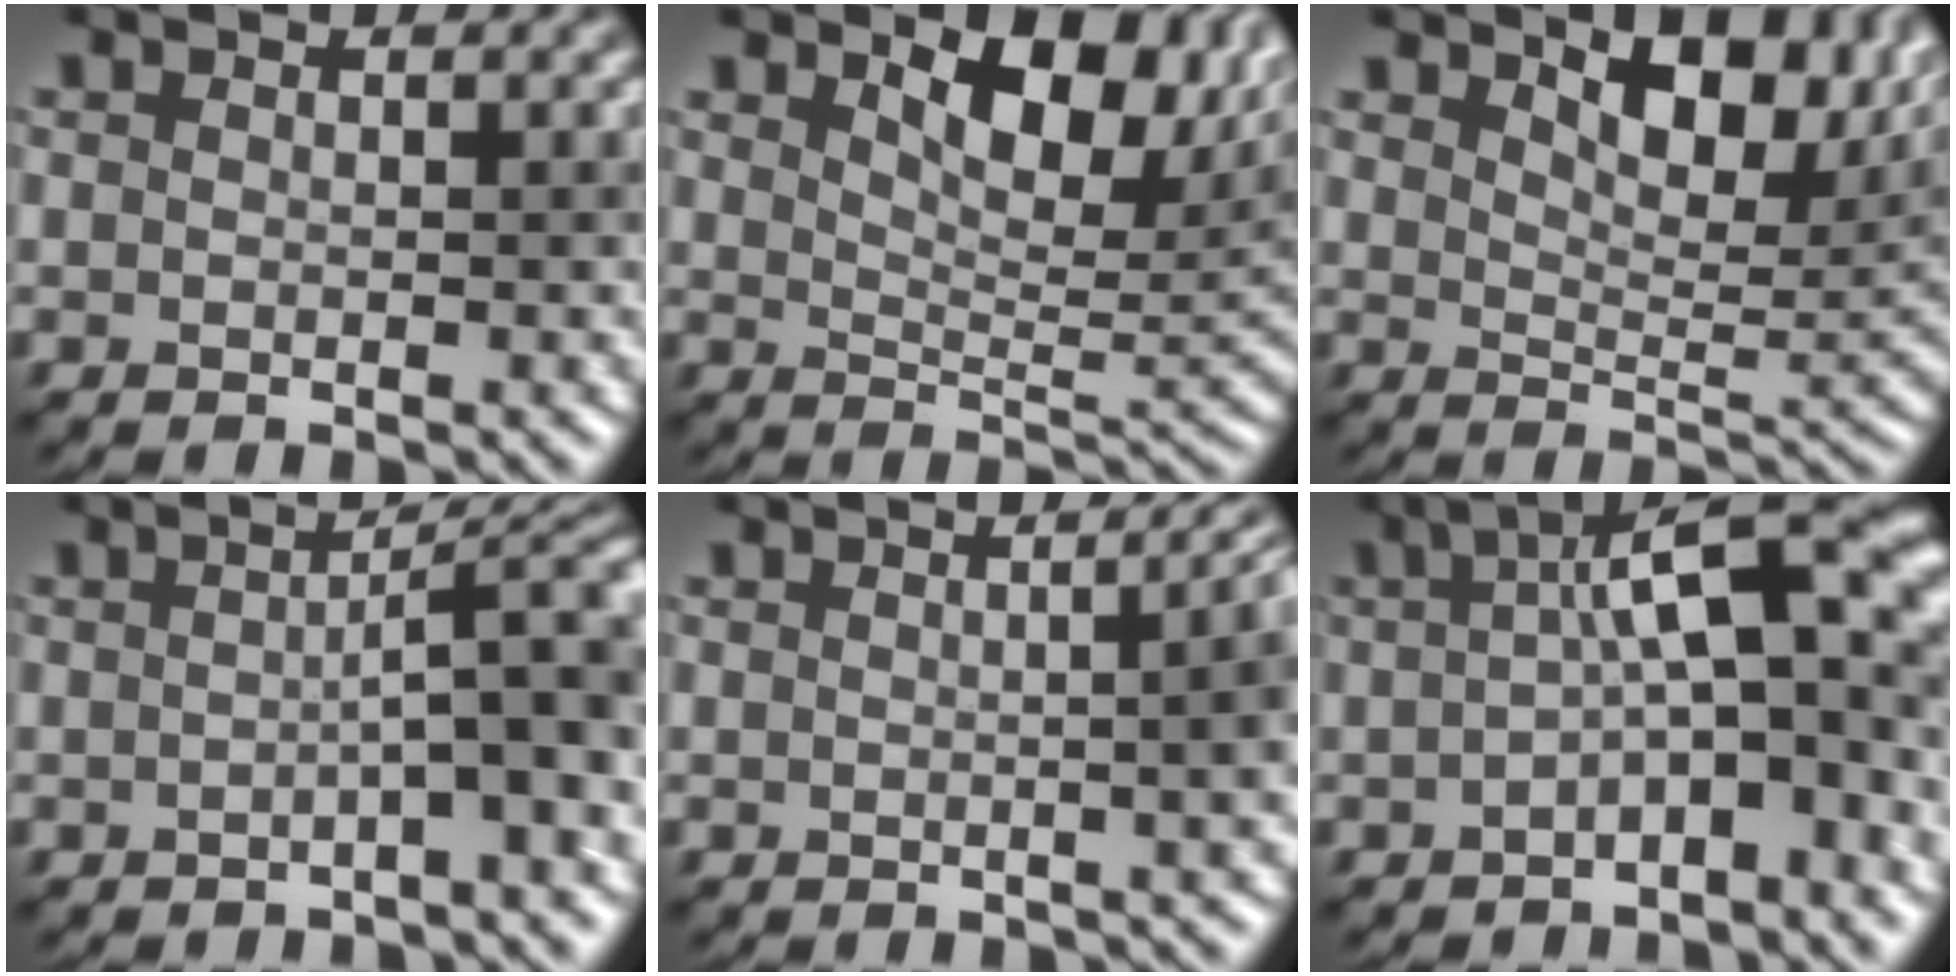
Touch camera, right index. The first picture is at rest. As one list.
[{"total": 7.8, "force": [3.5, 3.6, 5.9], "torque": [-0.086, -0.001, 0.062]}, {"total": 8.2, "force": [4.3, 3.5, 6.0], "torque": [-0.085, 0.002, 0.076]}, {"total": 6.1, "force": [-0.4, 1.2, 6.0], "torque": [-0.068, 0.022, -0.004]}, {"total": 7.6, "force": [0.7, 3.7, 6.6], "torque": [-0.008, 0.040, -0.007]}, {"total": 10.8, "force": [0.4, 3.2, 10.3], "torque": [-0.126, 0.031, 0.001]}]